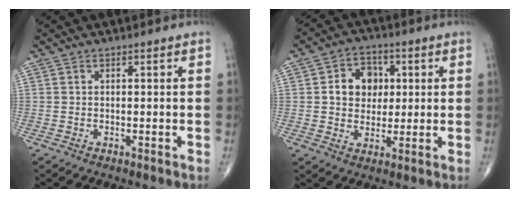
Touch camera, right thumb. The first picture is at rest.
{"total": 8.6, "force": [1.5, 7.0, 4.7], "torque": [-0.034, 0.003, 0.021]}